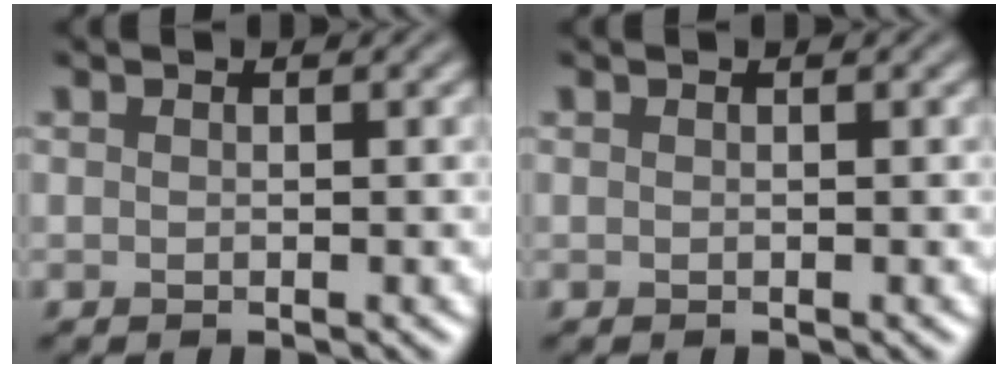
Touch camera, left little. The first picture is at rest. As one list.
[{"total": 0.0}]